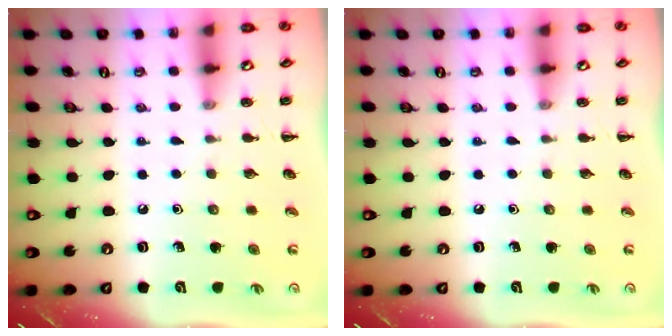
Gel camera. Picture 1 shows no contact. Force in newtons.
{"total": 0.0}